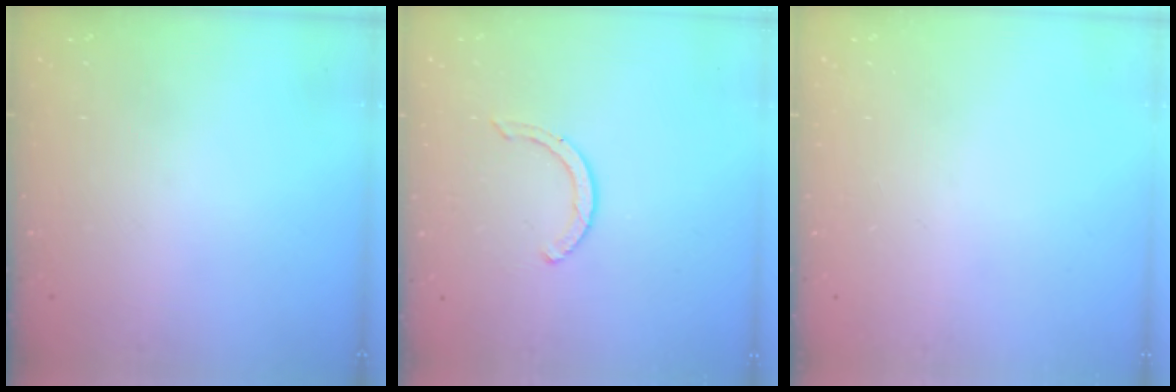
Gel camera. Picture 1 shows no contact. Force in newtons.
{"total": 2.9, "press": 2.9, "slide": 0.4}
{"total": 0.0}